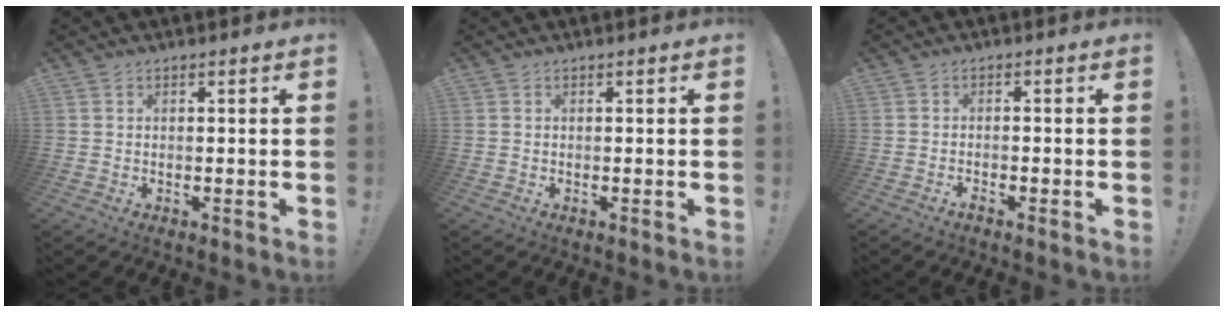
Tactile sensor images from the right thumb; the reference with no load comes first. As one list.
[{"total": 0.0}, {"total": 1.6, "force": [-1.5, -0.1, 0.6], "torque": [-0.015, 0.004, -0.025]}]